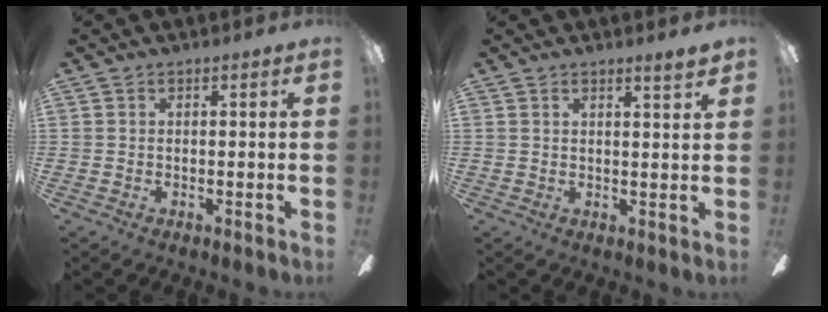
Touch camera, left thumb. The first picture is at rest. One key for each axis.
{"total": 2.7, "fx": 2.3, "fy": -0.3, "fz": 1.4, "tx": -0.016, "ty": -0.017, "tz": 0.037}